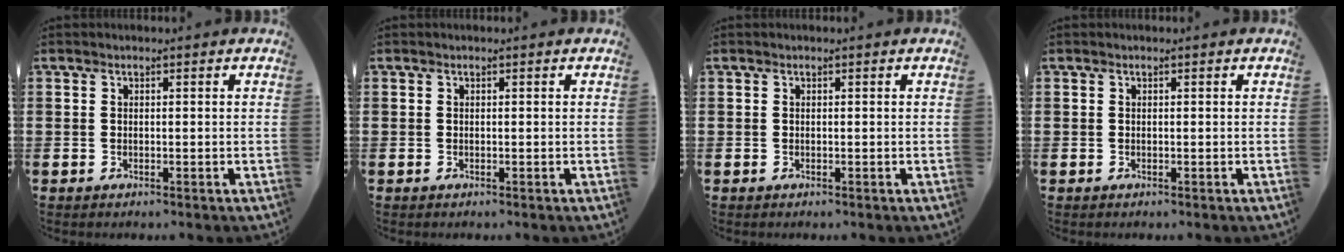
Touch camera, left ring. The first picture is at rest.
{"total": 0.0}
{"total": 0.0}
{"total": 0.0}